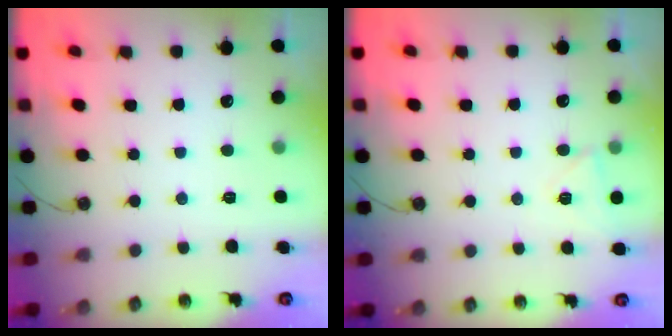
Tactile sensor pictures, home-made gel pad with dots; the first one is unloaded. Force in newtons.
{"total": 4.5, "press": 4.4, "slide": 0.4}